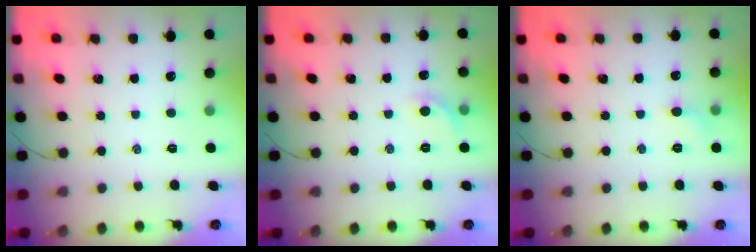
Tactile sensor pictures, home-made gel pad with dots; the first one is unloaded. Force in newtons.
{"total": 4.8, "press": 4.7, "slide": 1.2}
{"total": 3.8, "press": 3.6, "slide": 1.3}